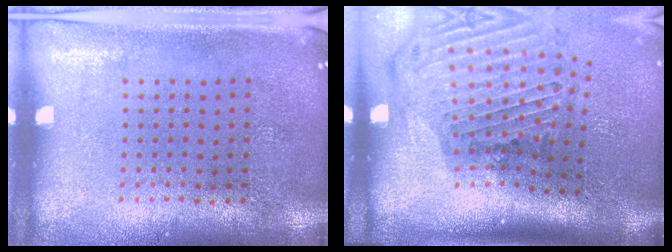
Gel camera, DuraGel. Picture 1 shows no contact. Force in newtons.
{"total": 3.1, "press": 2.2, "slide": 2.2}